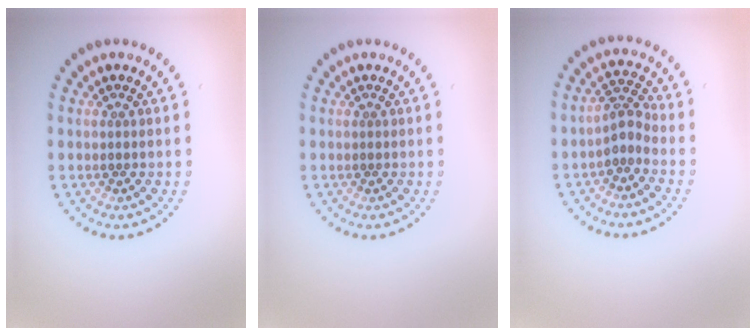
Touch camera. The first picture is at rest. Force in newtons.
{"total": 0.0}
{"total": 2.2, "press": 1.6, "slide": 1.6}